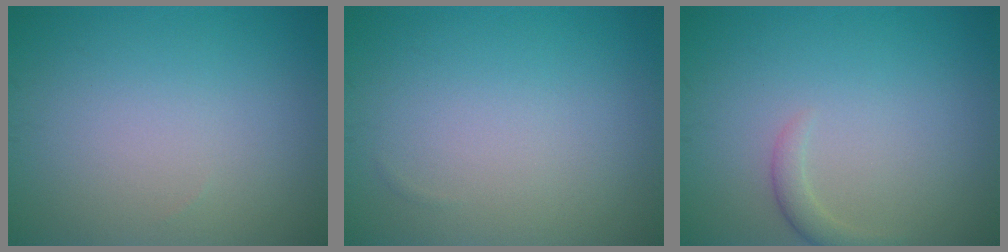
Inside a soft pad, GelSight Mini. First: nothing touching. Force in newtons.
{"total": 0.0}
{"total": 1.4, "press": 1.4, "slide": 0.1}